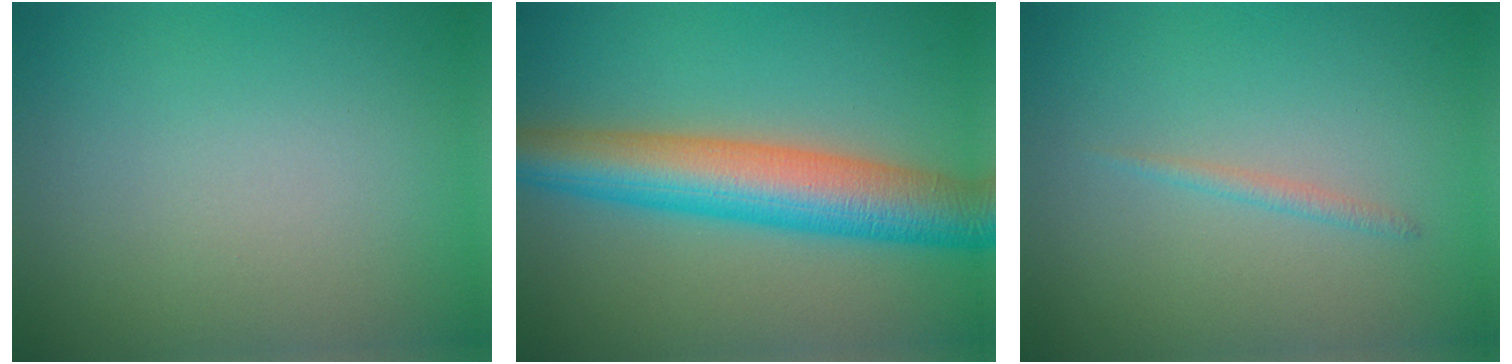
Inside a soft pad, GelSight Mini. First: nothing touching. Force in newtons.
{"total": 8.6, "press": 8.6, "slide": 0.2}
{"total": 0.9, "press": 0.9, "slide": 0.1}